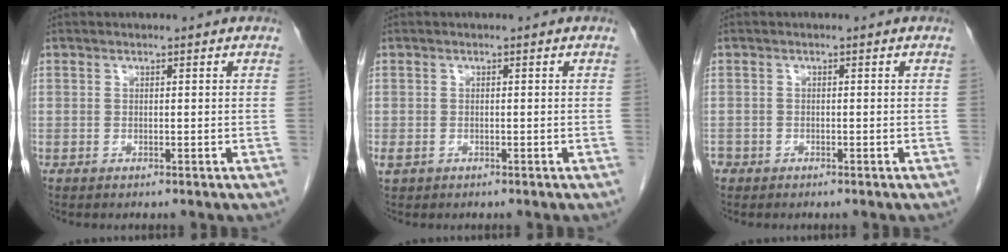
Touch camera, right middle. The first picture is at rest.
{"total": 1.2, "force": [-0.5, 1.0, 0.6], "torque": [-0.016, 0.001, -0.003]}
{"total": 1.7, "force": [-1.2, 1.2, 0.3], "torque": [-0.012, 0.001, -0.023]}